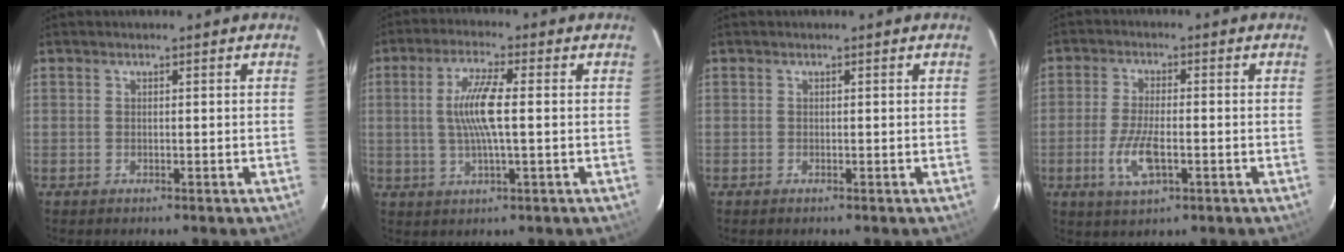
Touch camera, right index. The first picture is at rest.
{"total": 8.1, "force": [0.3, 1.1, 8.0], "torque": [-0.154, 0.002, 0.006]}
{"total": 0.0}
{"total": 7.4, "force": [-2.4, 2.6, 6.5], "torque": [-0.139, -0.009, -0.046]}